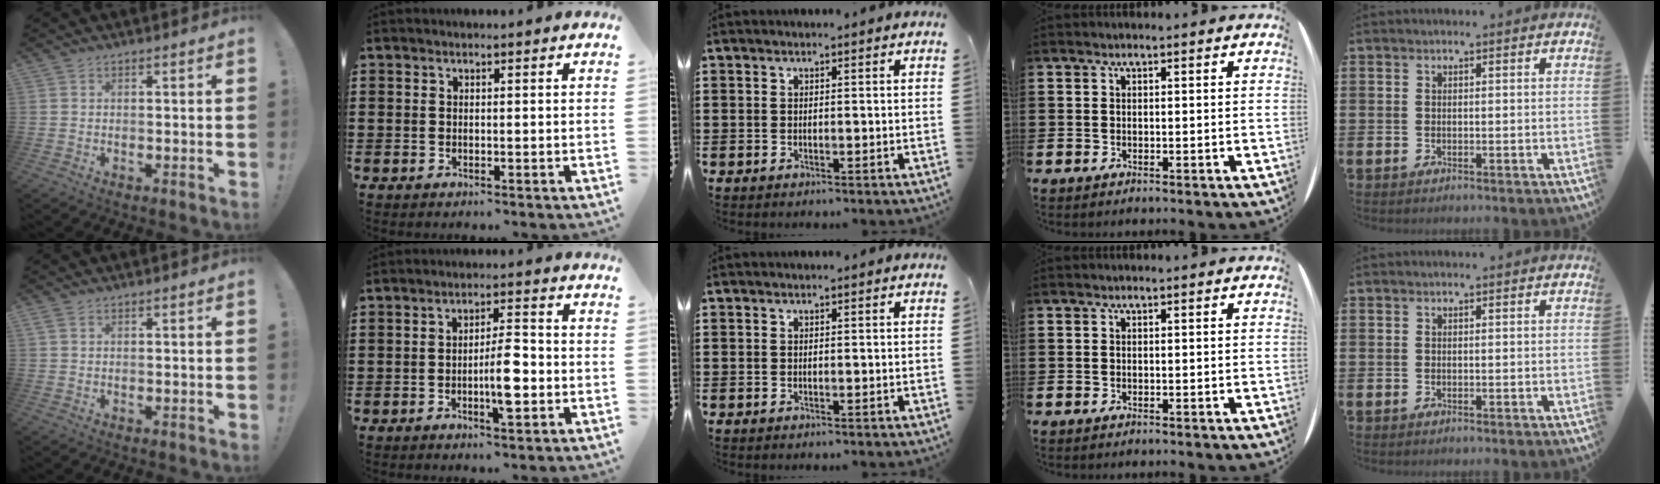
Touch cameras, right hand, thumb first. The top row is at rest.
{"thumb": {"total": 0.8, "force": [0.4, 0.2, 0.7], "torque": [-0.017, 0.002, 0.007]}, "index": {"total": 6.3, "force": [-1.6, 1.6, 5.9], "torque": [-0.112, 0.000, -0.031]}}